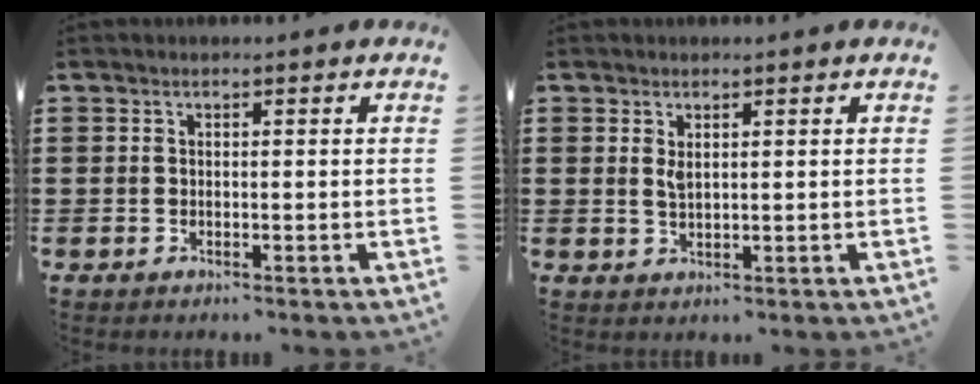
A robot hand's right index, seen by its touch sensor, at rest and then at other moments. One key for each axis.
{"total": 1.8, "fx": 0.9, "fy": 0.8, "fz": 1.4, "tx": -0.030, "ty": 0.003, "tz": 0.016}